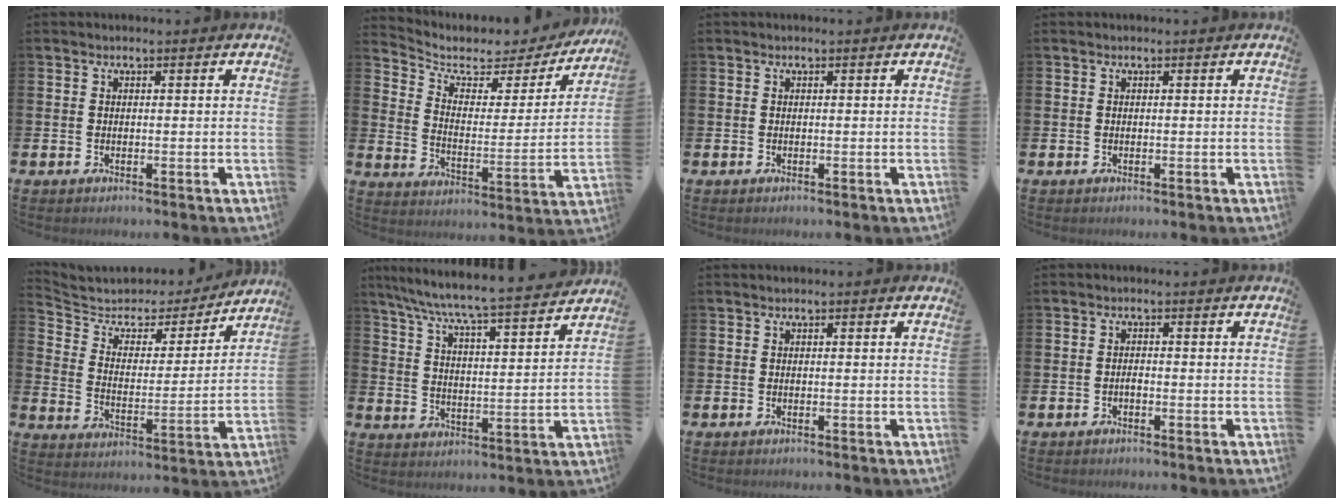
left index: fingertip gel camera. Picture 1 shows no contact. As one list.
[{"total": 5.3, "force": [4.4, 2.5, 1.7], "torque": [-0.068, -0.032, 0.068]}, {"total": 0.0}, {"total": 0.0}, {"total": 5.5, "force": [4.7, 2.6, 0.9], "torque": [-0.055, -0.035, 0.076]}, {"total": 7.7, "force": [7.3, 0.0, 2.5], "torque": [-0.080, -0.060, 0.124]}, {"total": 0.0}, {"total": 0.7, "force": [-0.4, 0.2, 0.5], "torque": [-0.004, -0.006, -0.009]}]